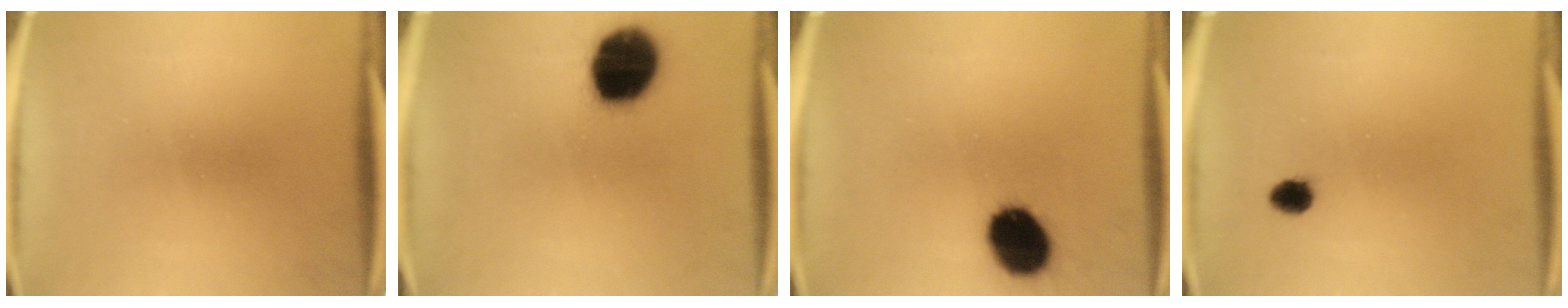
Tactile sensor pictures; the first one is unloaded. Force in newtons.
{"total": 18.2}
{"total": 13.5}
{"total": 2.5}